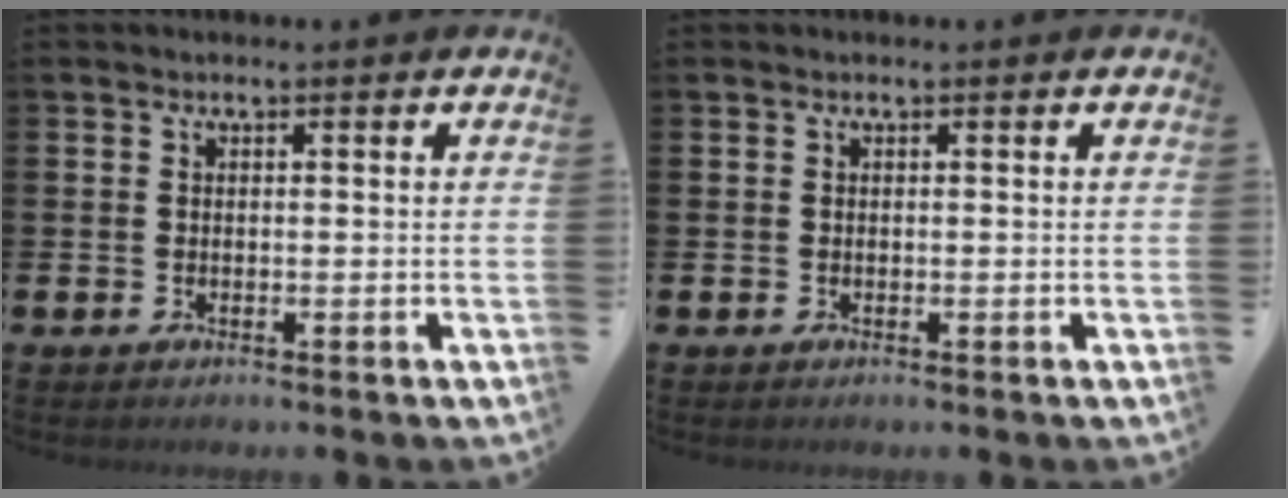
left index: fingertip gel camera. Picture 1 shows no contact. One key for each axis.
{"total": 0.0}